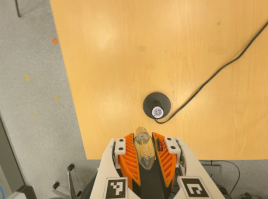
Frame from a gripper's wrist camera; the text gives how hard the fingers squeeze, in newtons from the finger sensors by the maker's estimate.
{"total": 23.8, "left": 25.9, "right": 21.7}